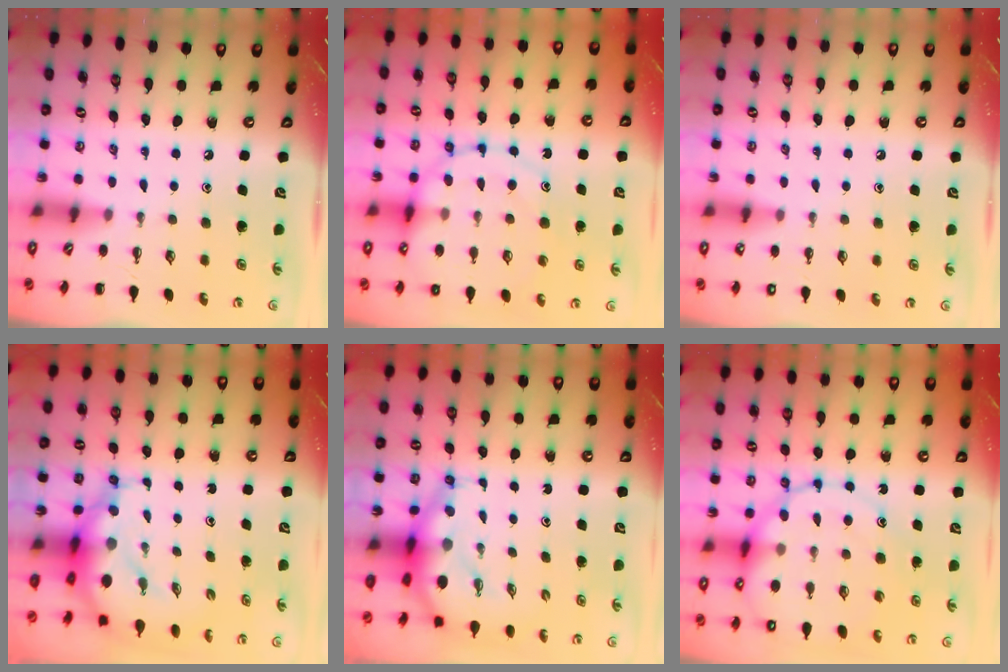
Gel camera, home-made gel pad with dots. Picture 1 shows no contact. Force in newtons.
{"total": 16.1, "press": 16.0, "slide": 2.5}
{"total": 1.4, "press": 1.4, "slide": 0.1}
{"total": 9.1, "press": 8.8, "slide": 2.4}
{"total": 6.4, "press": 6.2, "slide": 1.8}
{"total": 18.5, "press": 18.1, "slide": 3.5}